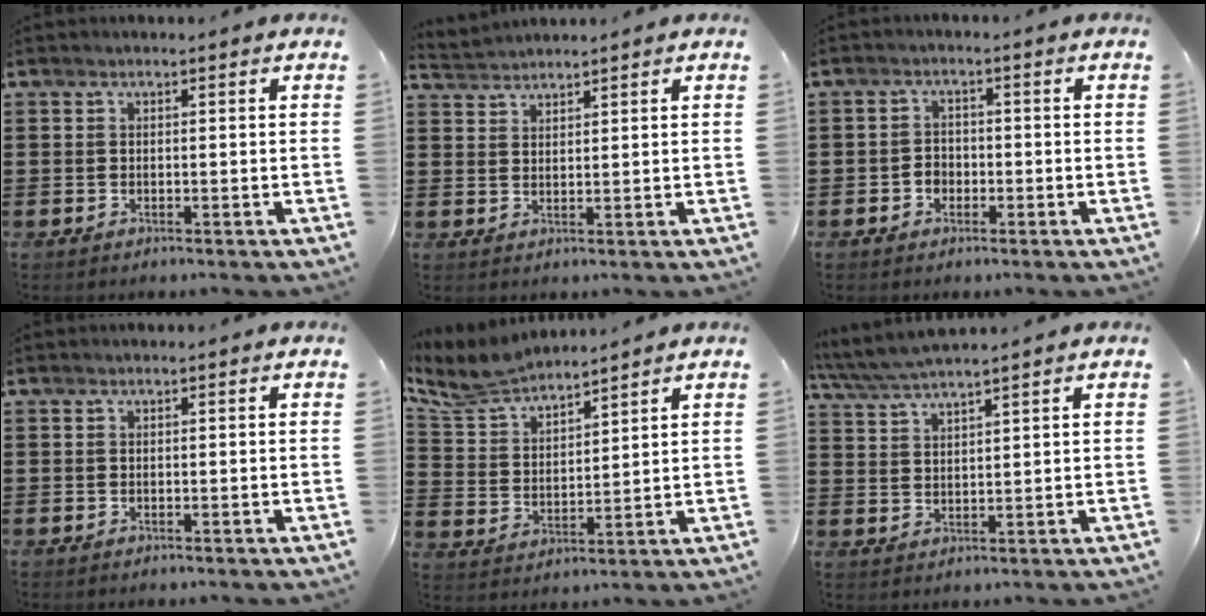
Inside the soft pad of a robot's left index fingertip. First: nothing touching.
{"total": 2.2, "force": [2.1, 0.0, -0.4], "torque": [0.001, -0.001, 0.043]}
{"total": 2.0, "force": [-0.9, 1.7, 0.7], "torque": [-0.019, 0.003, -0.020]}
{"total": 0.0}
{"total": 7.3, "force": [6.7, 1.5, 2.3], "torque": [-0.075, -0.028, 0.121]}
{"total": 4.1, "force": [3.8, -0.1, 1.6], "torque": [-0.044, -0.013, 0.067]}